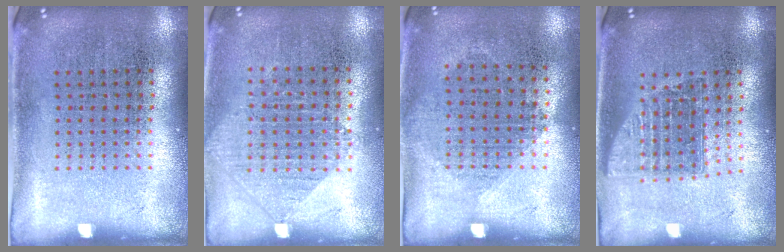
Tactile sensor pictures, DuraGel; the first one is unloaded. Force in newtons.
{"total": 1.0, "press": 0.9, "slide": 0.2}
{"total": 1.0, "press": 0.9, "slide": 0.4}
{"total": 1.5, "press": 1.2, "slide": 0.9}